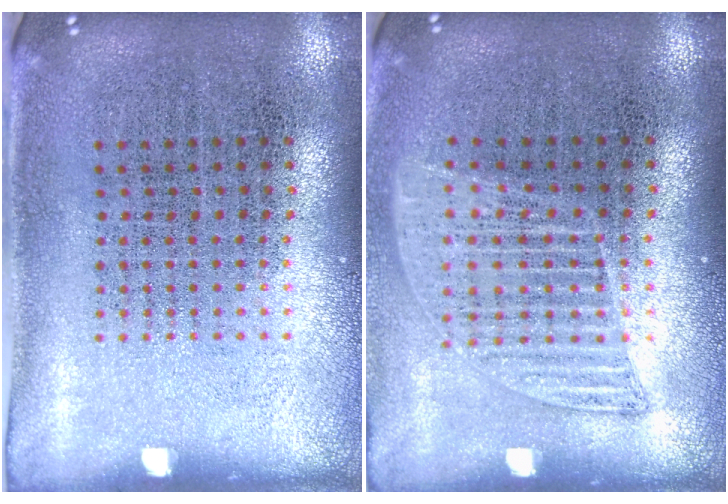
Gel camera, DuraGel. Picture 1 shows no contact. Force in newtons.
{"total": 1.2, "press": 1.1, "slide": 0.4}